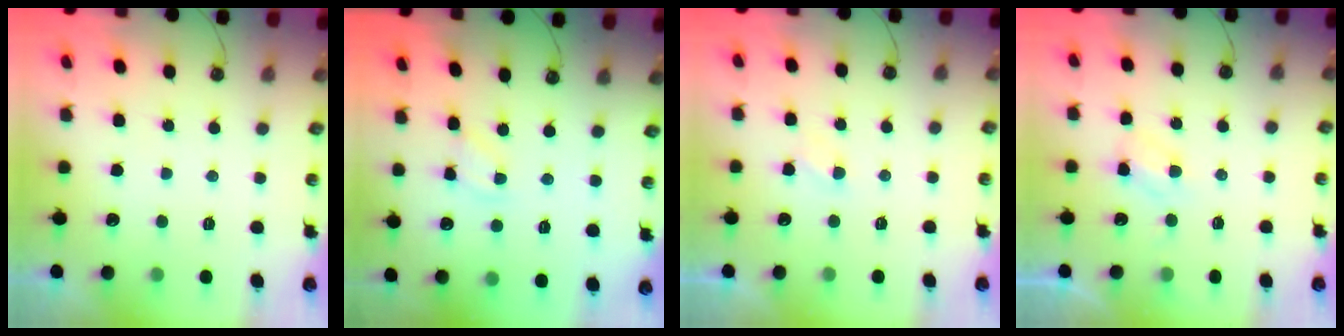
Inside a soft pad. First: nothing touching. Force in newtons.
{"total": 2.9, "press": 2.9, "slide": 0.3}
{"total": 1.4, "press": 1.4, "slide": 0.3}
{"total": 4.4, "press": 4.4, "slide": 0.5}